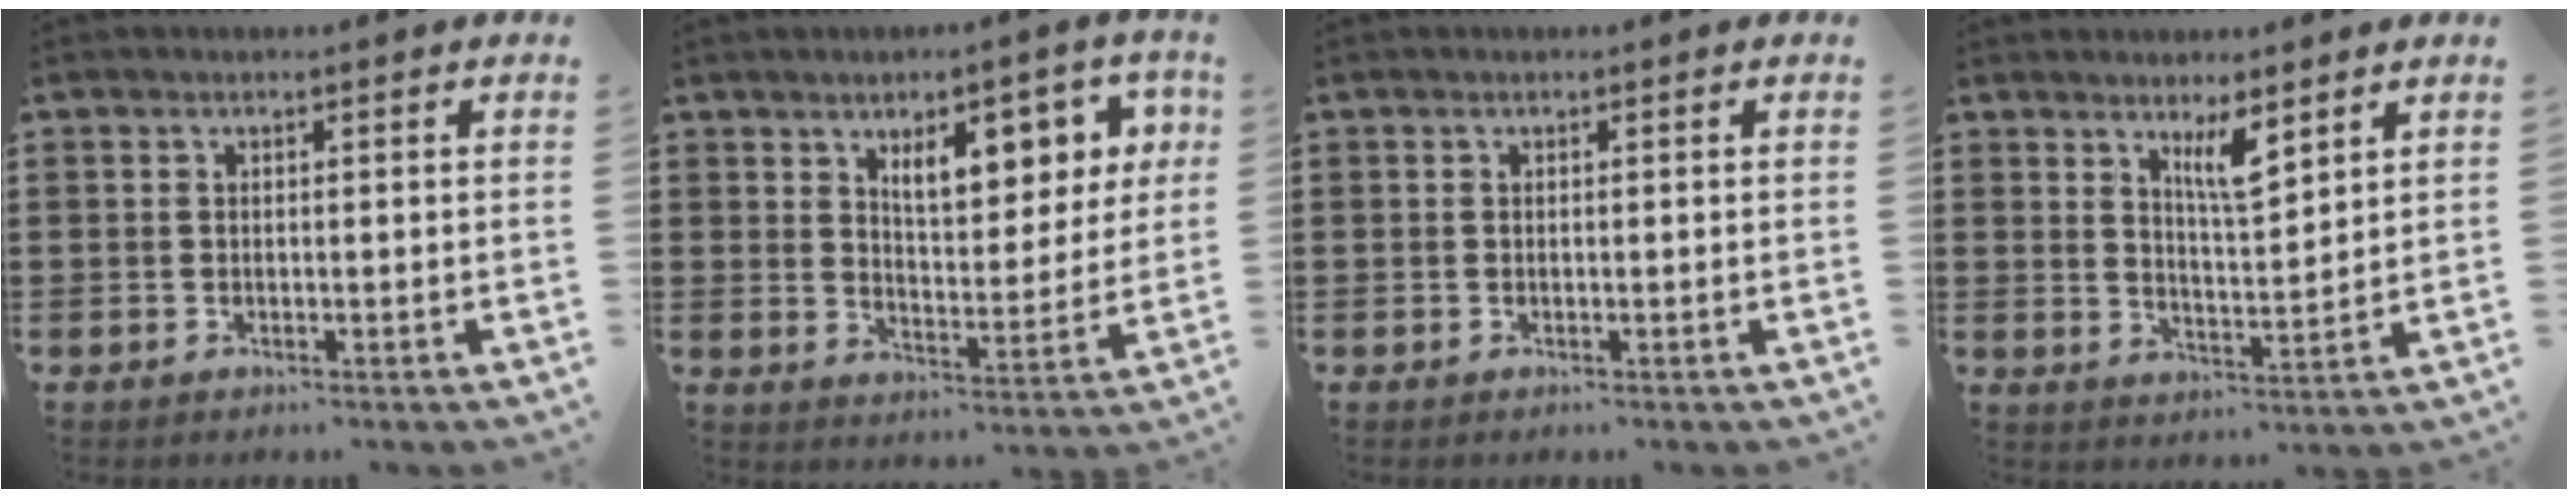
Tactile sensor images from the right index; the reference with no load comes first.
{"total": 8.3, "force": [4.5, 3.7, 6.0], "torque": [-0.091, -0.007, 0.070]}
{"total": 0.0}
{"total": 5.2, "force": [3.7, 0.9, 3.5], "torque": [-0.070, -0.007, 0.061]}